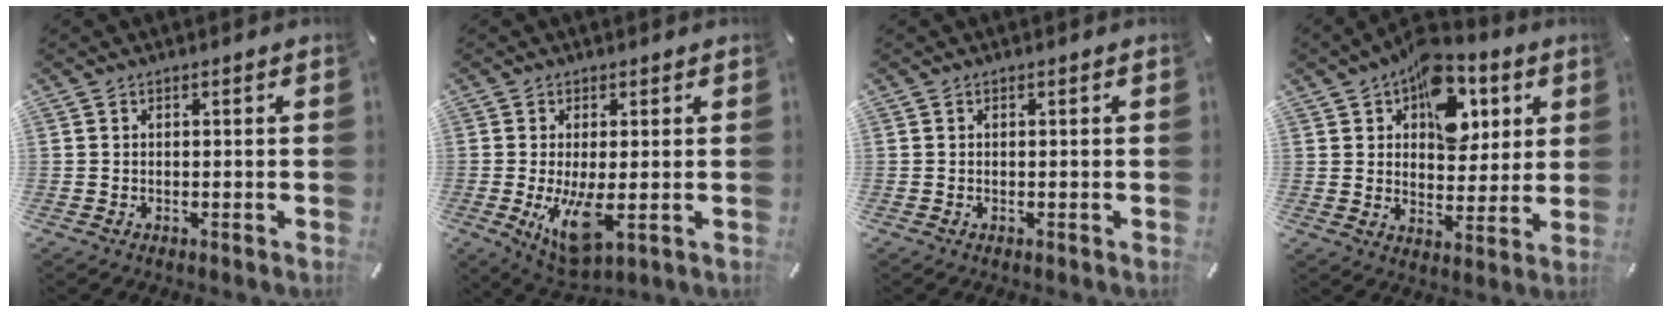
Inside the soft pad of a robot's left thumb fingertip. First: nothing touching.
{"total": 10.5, "force": [-1.2, 4.0, 9.7], "torque": [-0.178, -0.031, -0.018]}
{"total": 0.0}
{"total": 15.5, "force": [7.0, 10.0, 9.5], "torque": [-0.124, -0.032, 0.122]}